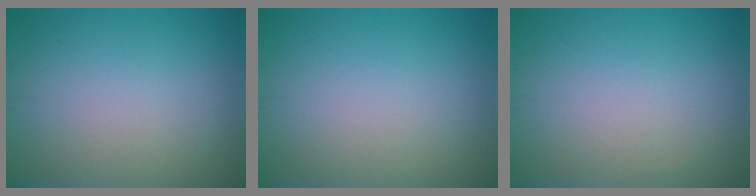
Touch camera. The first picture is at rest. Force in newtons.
{"total": 0.0}
{"total": 0.0}